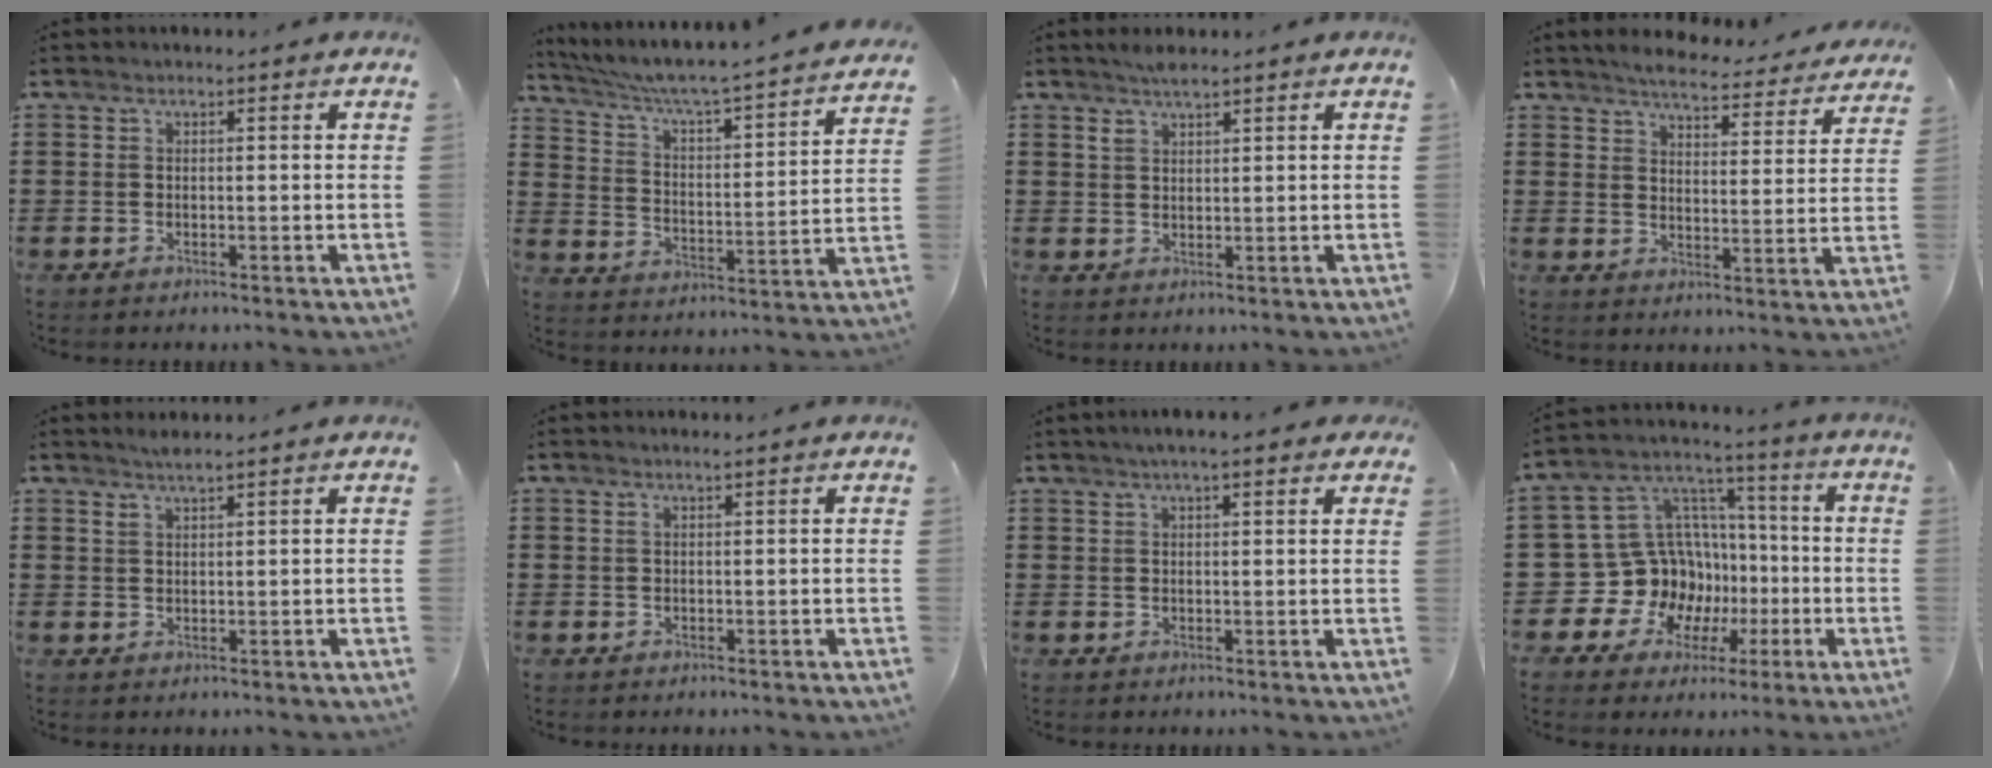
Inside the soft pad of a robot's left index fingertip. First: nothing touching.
{"total": 4.3, "force": [3.9, -0.3, 1.9], "torque": [-0.059, -0.045, 0.054]}
{"total": 2.3, "force": [2.0, 0.6, 1.0], "torque": [-0.023, 0.003, 0.037]}
{"total": 4.7, "force": [4.6, 0.1, 1.2], "torque": [-0.036, -0.033, 0.075]}
{"total": 1.6, "force": [1.5, 0.1, 0.8], "torque": [-0.017, 0.001, 0.027]}
{"total": 0.6, "force": [0.3, 0.0, 0.5], "torque": [-0.009, -0.002, 0.007]}
{"total": 2.9, "force": [2.1, 0.3, 2.0], "torque": [-0.045, 0.007, 0.037]}
{"total": 14.7, "force": [-3.1, 13.5, 4.9], "torque": [-0.140, -0.019, -0.024]}